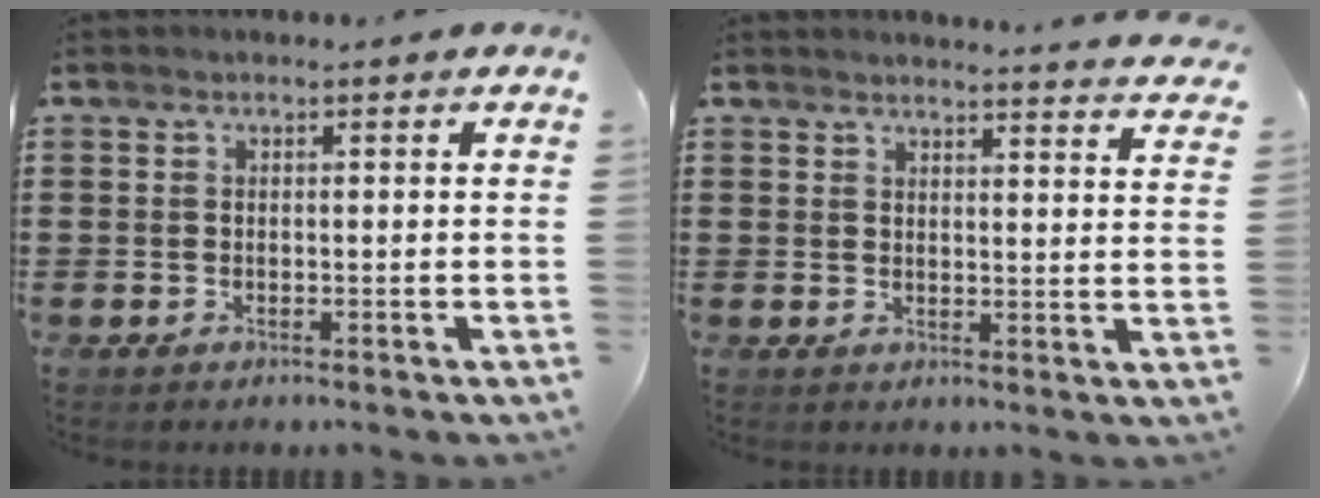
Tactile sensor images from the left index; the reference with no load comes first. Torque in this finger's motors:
{"motor_torque": [-1.02, -1.12, 0.03, -0.03]}